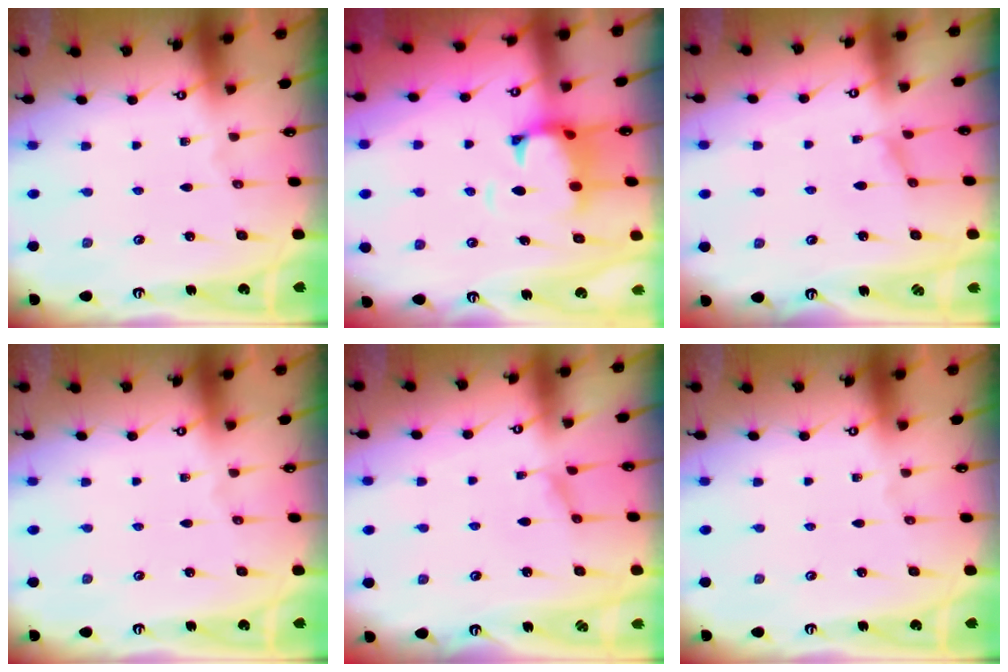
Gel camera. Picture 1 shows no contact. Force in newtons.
{"total": 2.3, "press": 2.0, "slide": 1.2}
{"total": 0.7, "press": 0.4, "slide": 0.6}
{"total": 0.0}
{"total": 0.7, "press": 0.4, "slide": 0.6}
{"total": 0.0}